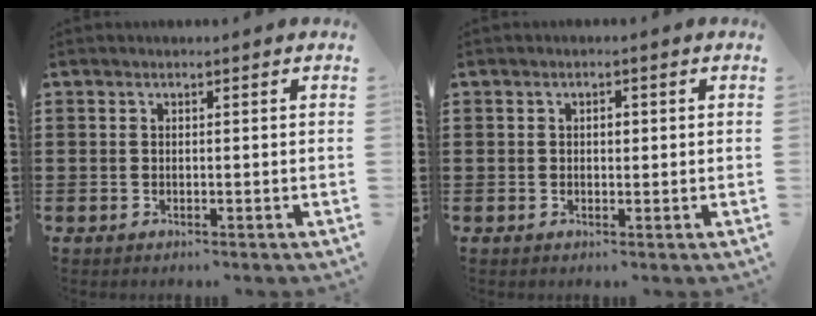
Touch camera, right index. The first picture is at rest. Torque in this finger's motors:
{"motor_torque": [0.31, -0.21, 0.01, 0.04]}